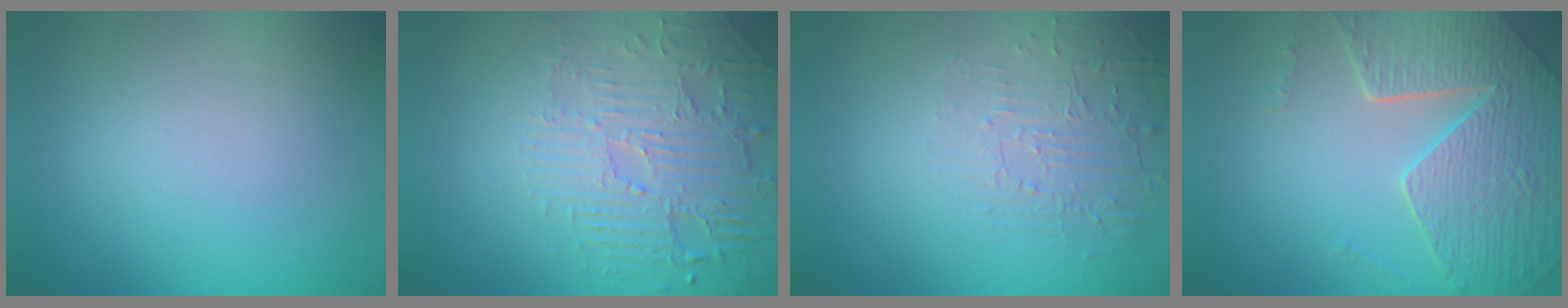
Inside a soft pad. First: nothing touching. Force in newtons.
{"total": 4.4, "press": 4.2, "slide": 1.4}
{"total": 1.9, "press": 0.8, "slide": 1.7}
{"total": 6.5, "press": 5.2, "slide": 3.8}